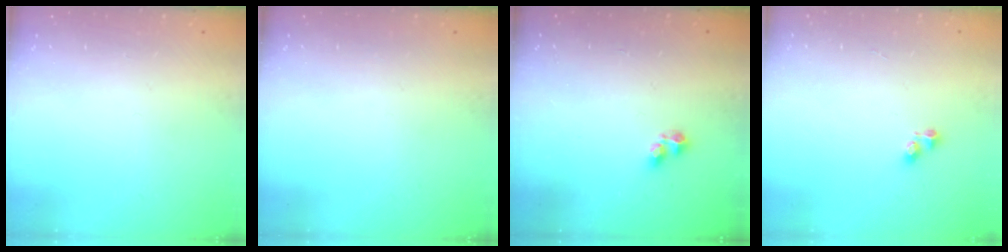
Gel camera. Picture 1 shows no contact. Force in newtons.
{"total": 0.0}
{"total": 2.8, "press": 2.7, "slide": 0.5}
{"total": 2.6, "press": 2.6, "slide": 0.4}